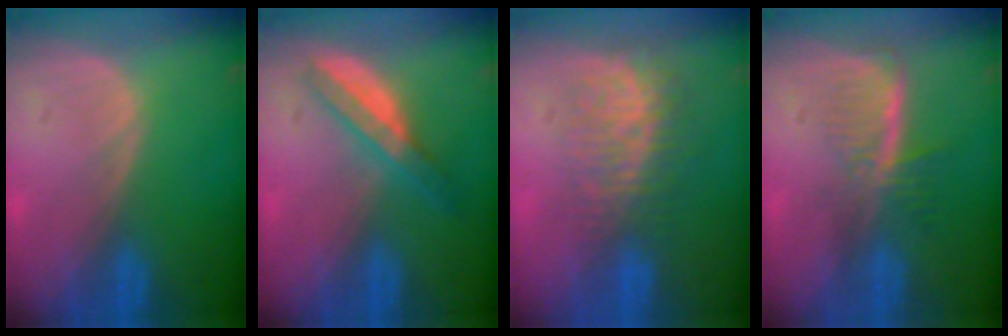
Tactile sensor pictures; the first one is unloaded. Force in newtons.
{"total": 5.5, "press": 4.9, "slide": 2.5}
{"total": 8.3, "press": 7.2, "slide": 4.0}
{"total": 6.0, "press": 5.1, "slide": 3.0}